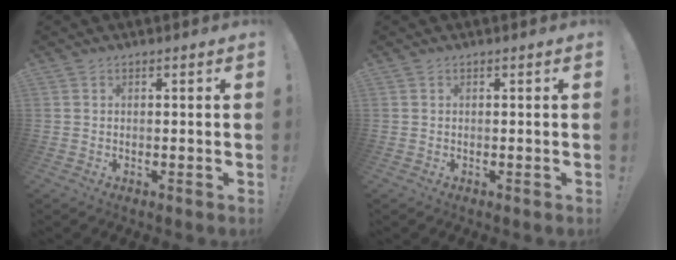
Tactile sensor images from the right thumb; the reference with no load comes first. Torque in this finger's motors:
{"motor_torque": [0.00, 0.00, 0.00, 0.00, 0.00]}